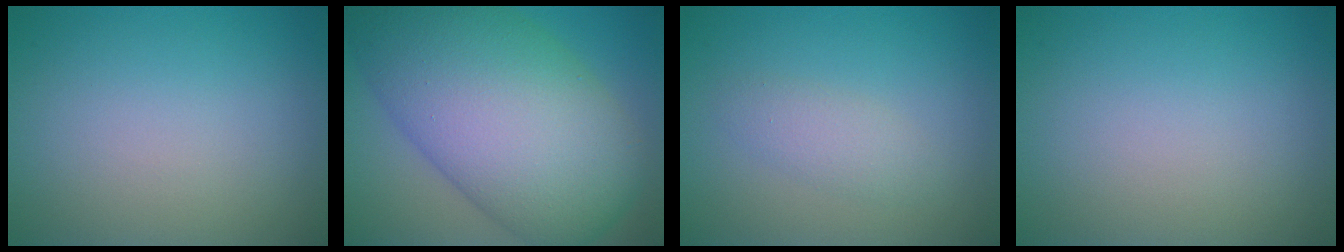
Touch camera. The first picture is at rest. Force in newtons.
{"total": 15.1, "press": 15.1, "slide": 0.2}
{"total": 1.9, "press": 1.9, "slide": 0.1}
{"total": 0.0}